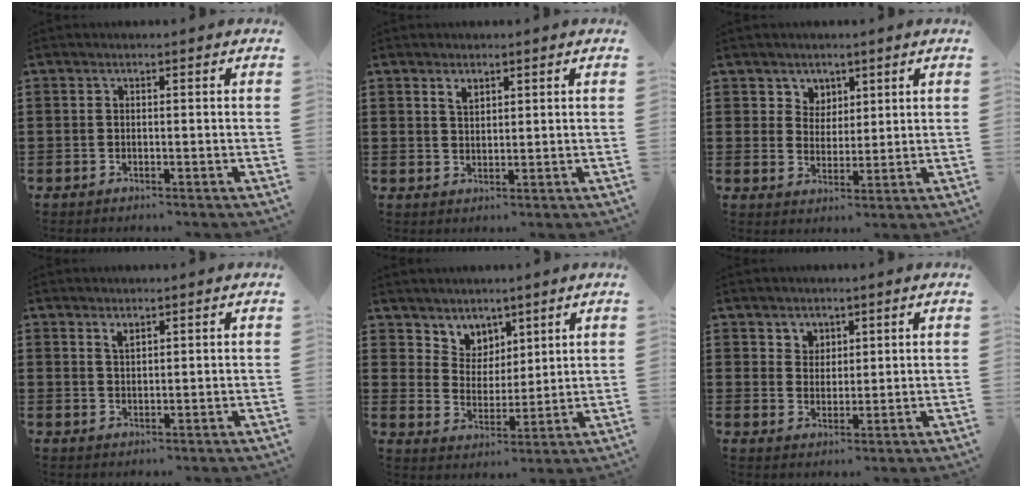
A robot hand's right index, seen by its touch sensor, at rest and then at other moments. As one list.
[{"total": 2.0, "force": [1.4, 1.0, 0.9], "torque": [-0.021, 0.002, 0.026]}, {"total": 4.0, "force": [2.5, 3.1, -0.1], "torque": [-0.018, 0.009, 0.046]}, {"total": 1.6, "force": [1.3, 0.7, 0.7], "torque": [-0.017, 0.002, 0.024]}, {"total": 5.2, "force": [3.8, 3.5, -0.7], "torque": [-0.017, -0.010, 0.070]}, {"total": 3.3, "force": [2.3, 2.4, 0.0], "torque": [-0.012, 0.007, 0.042]}]